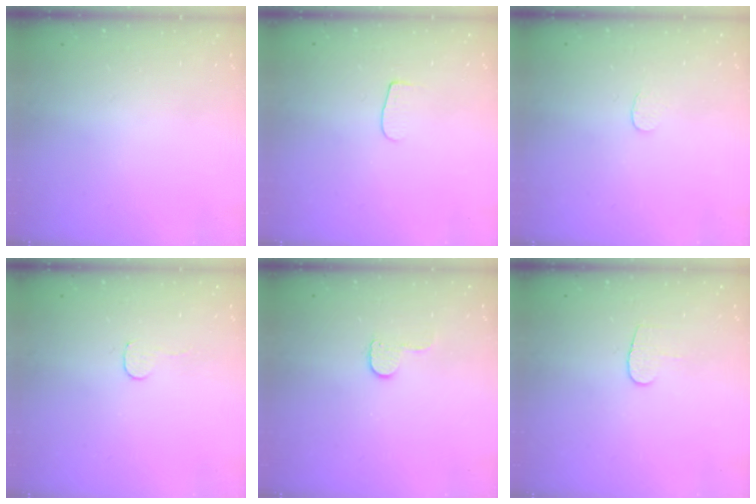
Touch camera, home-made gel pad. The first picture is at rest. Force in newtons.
{"total": 3.8, "press": 3.8, "slide": 0.5}
{"total": 3.0, "press": 3.0, "slide": 0.2}
{"total": 3.5, "press": 3.5, "slide": 0.3}
{"total": 5.4, "press": 5.4, "slide": 0.5}
{"total": 5.1, "press": 5.1, "slide": 0.5}